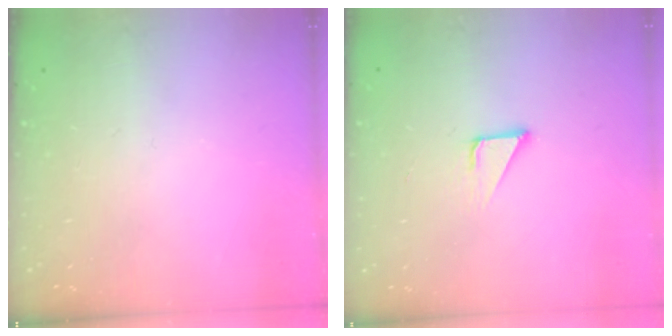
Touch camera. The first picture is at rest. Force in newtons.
{"total": 2.1, "press": 2.1, "slide": 0.0}